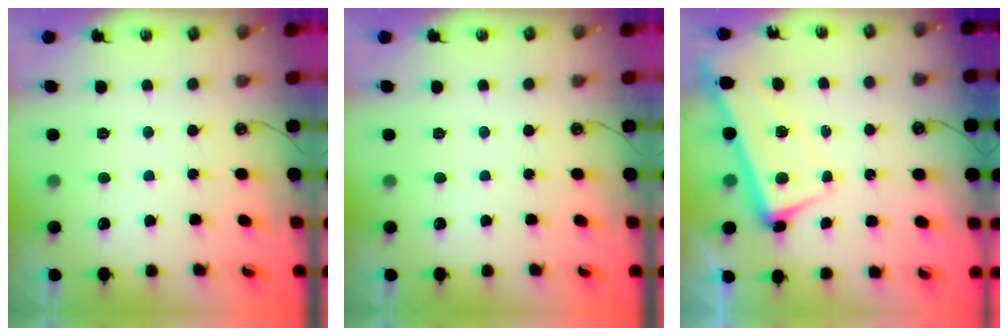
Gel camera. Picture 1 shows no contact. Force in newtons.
{"total": 0.0}
{"total": 1.9, "press": 1.3, "slide": 1.4}